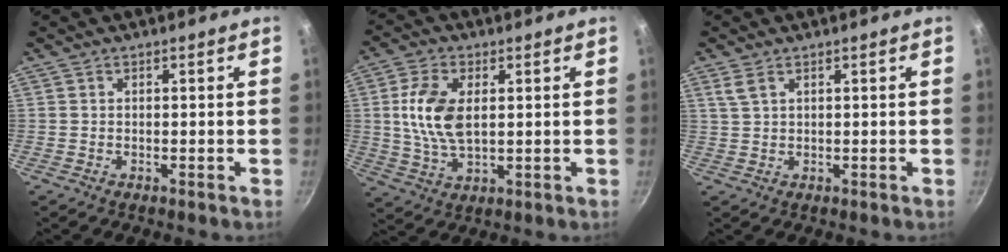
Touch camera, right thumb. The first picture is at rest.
{"total": 10.5, "force": [1.7, 5.8, 8.5], "torque": [-0.165, -0.003, 0.033]}
{"total": 2.5, "force": [1.4, 1.2, 1.7], "torque": [-0.033, -0.002, 0.031]}